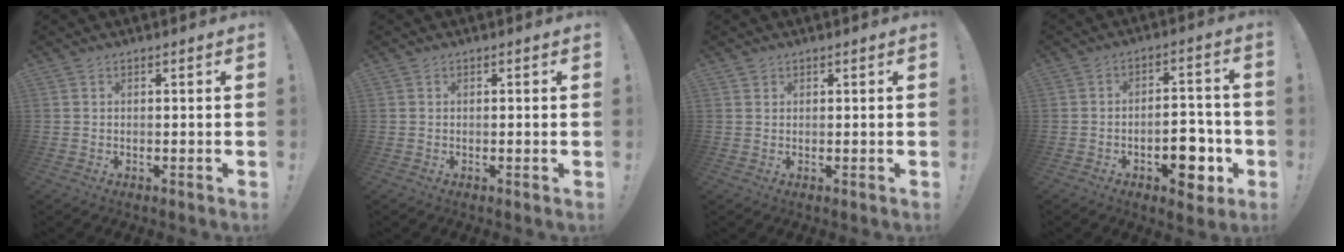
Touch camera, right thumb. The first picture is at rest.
{"total": 0.5, "force": [-0.2, -0.2, 0.4], "torque": [-0.006, -0.001, -0.005]}
{"total": 1.0, "force": [0.8, 0.6, 0.1], "torque": [0.004, -0.003, 0.014]}
{"total": 10.5, "force": [-4.4, 5.9, 7.6], "torque": [-0.081, 0.029, -0.069]}